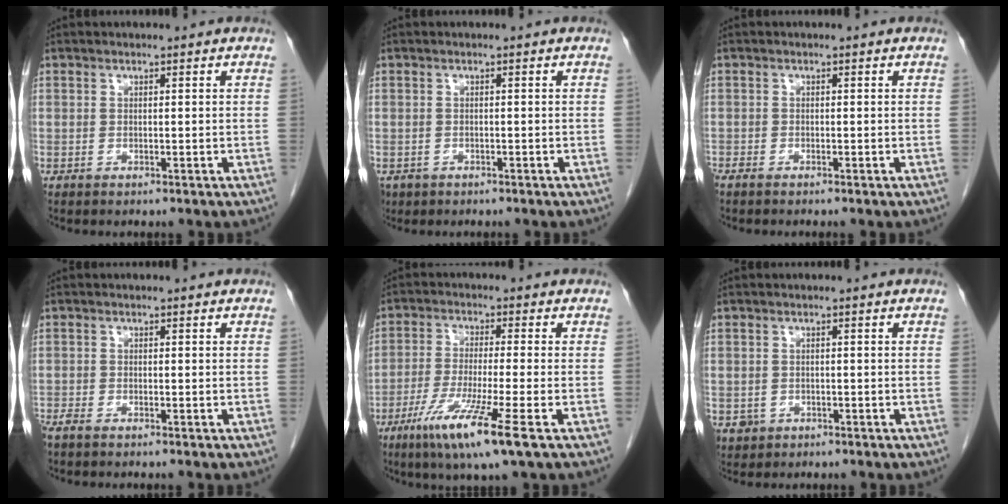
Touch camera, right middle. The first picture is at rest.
{"total": 2.8, "force": [-1.9, 2.0, 0.5], "torque": [-0.013, -0.001, -0.030]}
{"total": 1.0, "force": [-0.9, 0.1, 0.4], "torque": [-0.013, -0.003, -0.019]}
{"total": 2.2, "force": [-1.8, 0.5, 1.1], "torque": [-0.023, -0.005, -0.033]}
{"total": 10.7, "force": [-5.5, -0.7, 9.2], "torque": [-0.181, -0.037, -0.100]}
{"total": 2.7, "force": [-1.1, 2.4, 0.4], "torque": [-0.007, 0.004, -0.015]}